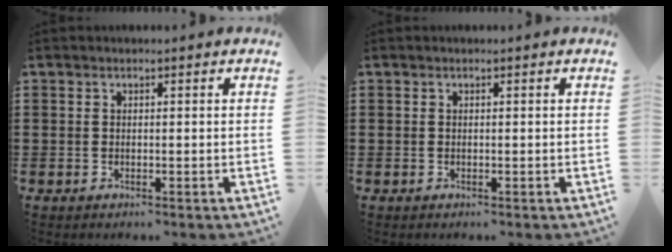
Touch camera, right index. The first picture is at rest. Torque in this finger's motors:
{"motor_torque": [-0.83, 1.30, 0.00, 0.00]}